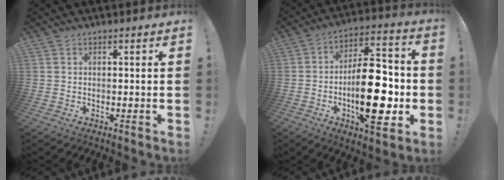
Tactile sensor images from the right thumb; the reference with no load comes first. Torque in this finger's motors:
{"motor_torque": [2.04, 2.97, 1.54, -1.23, 0.46]}